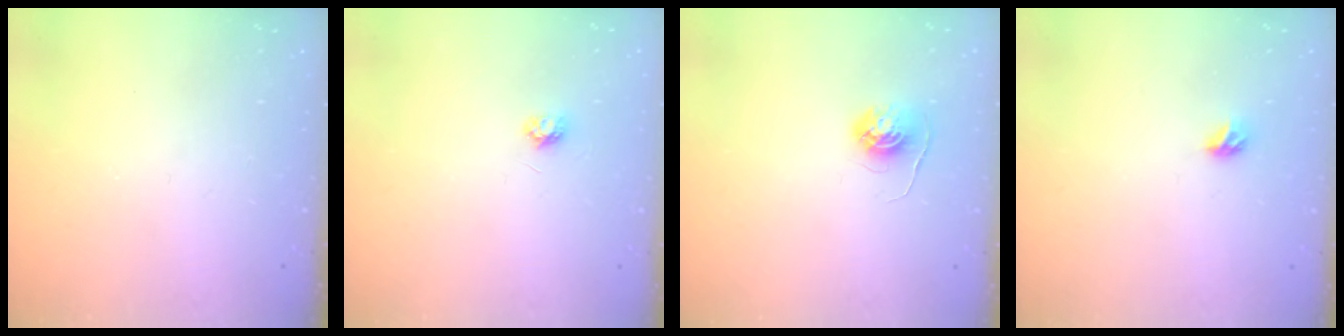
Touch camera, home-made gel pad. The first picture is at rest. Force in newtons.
{"total": 3.5, "press": 3.4, "slide": 0.3}
{"total": 5.6, "press": 5.5, "slide": 0.4}
{"total": 3.3, "press": 3.2, "slide": 0.8}